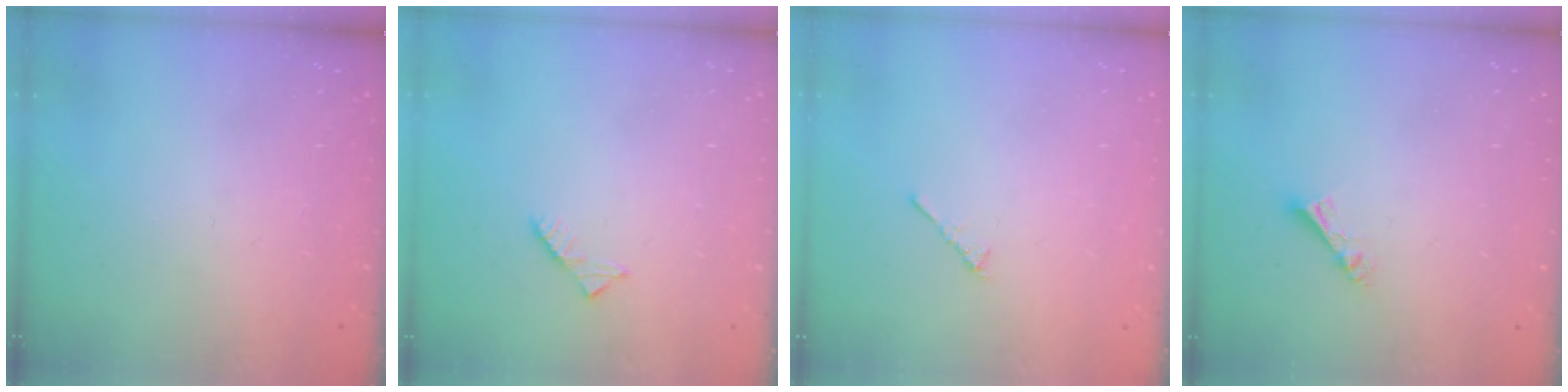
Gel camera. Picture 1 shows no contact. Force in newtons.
{"total": 2.6, "press": 2.6, "slide": 0.4}
{"total": 2.3, "press": 2.2, "slide": 0.6}
{"total": 3.7, "press": 3.7, "slide": 0.5}